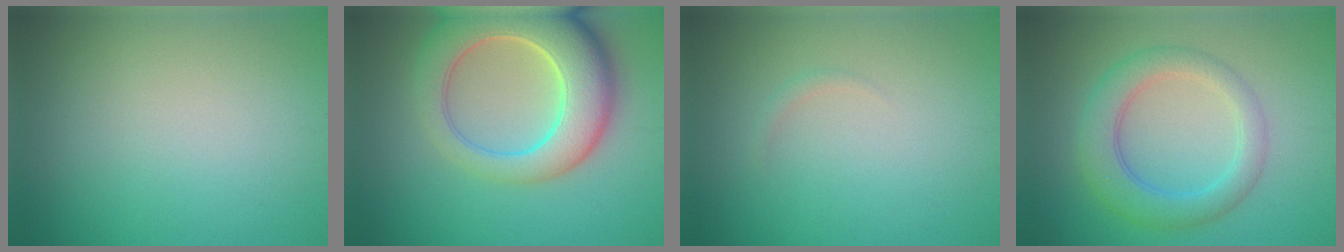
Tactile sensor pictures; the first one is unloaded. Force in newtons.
{"total": 9.8, "press": 9.8, "slide": 0.7}
{"total": 0.6, "press": 0.6, "slide": 0.0}
{"total": 4.8, "press": 4.8, "slide": 0.1}